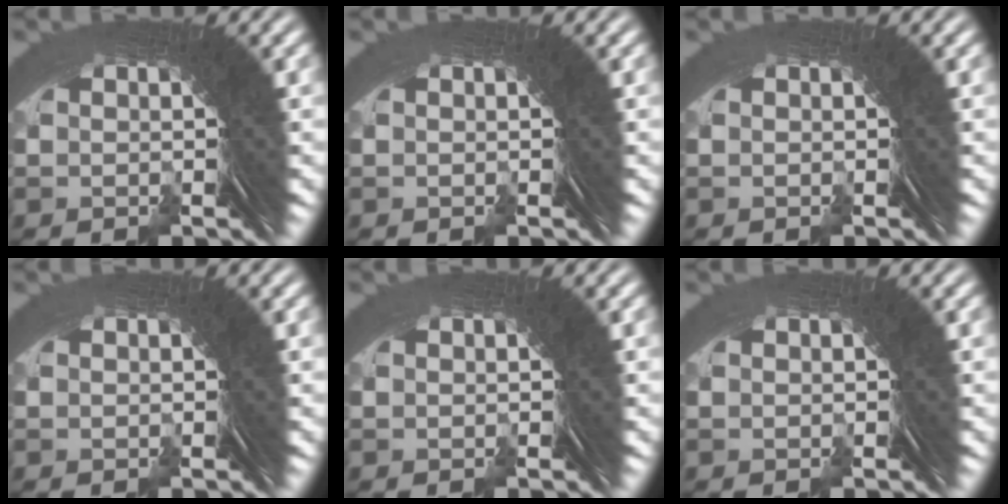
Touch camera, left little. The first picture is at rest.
{"total": 0.0}
{"total": 0.0}
{"total": 0.0}
{"total": 0.0}
{"total": 0.0}